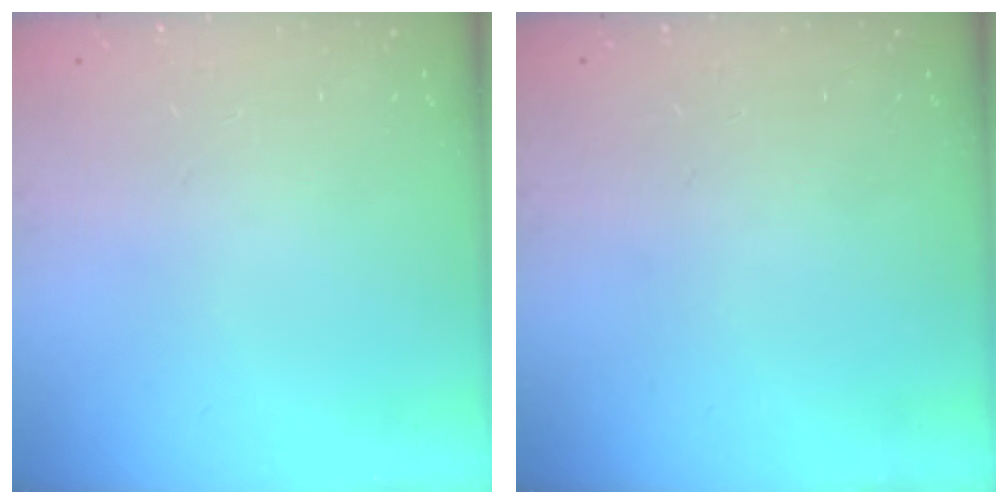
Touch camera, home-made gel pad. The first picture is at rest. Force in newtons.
{"total": 0.0}